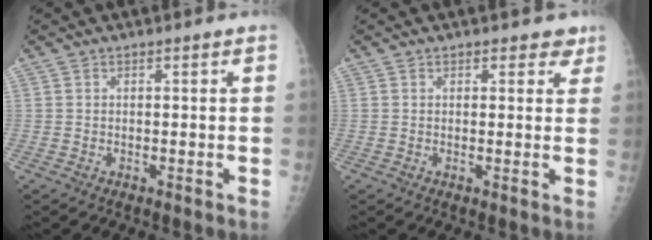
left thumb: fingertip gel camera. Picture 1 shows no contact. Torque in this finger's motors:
{"motor_torque": [-0.21, -0.11, -0.36, 0.15, 0.03]}